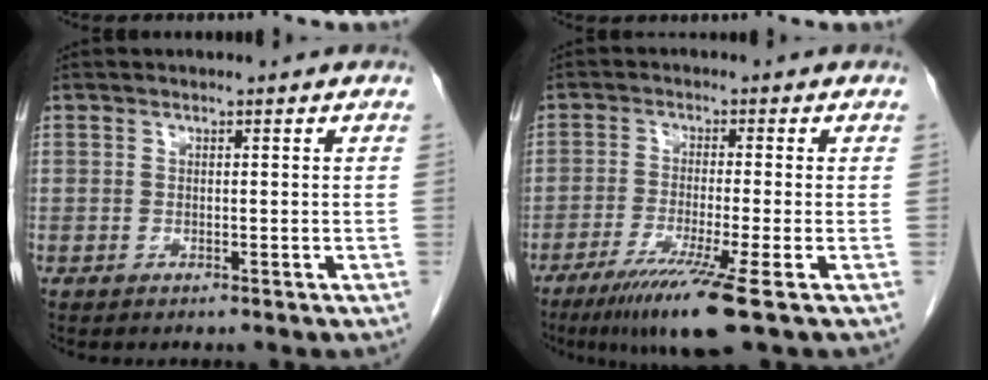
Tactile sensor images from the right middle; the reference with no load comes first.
{"total": 9.3, "force": [-5.6, -1.1, 7.4], "torque": [-0.131, -0.032, -0.100]}